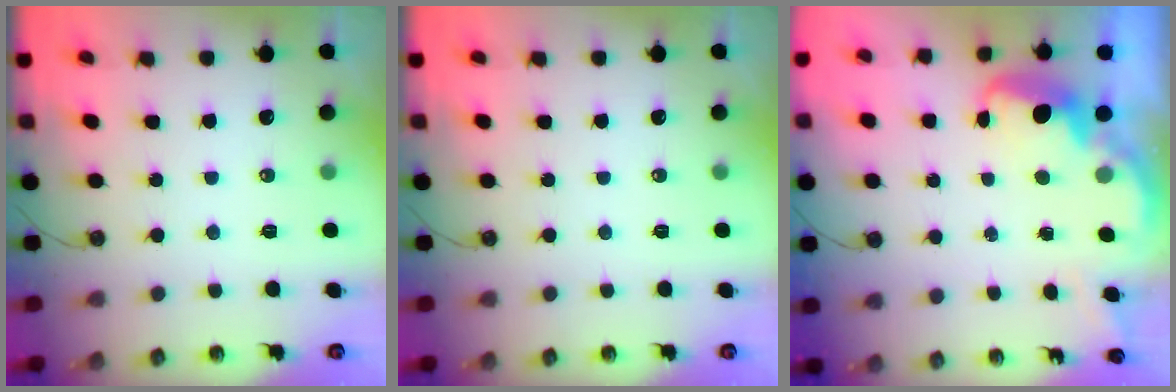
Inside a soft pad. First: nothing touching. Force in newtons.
{"total": 0.0}
{"total": 3.0, "press": 3.0, "slide": 0.5}